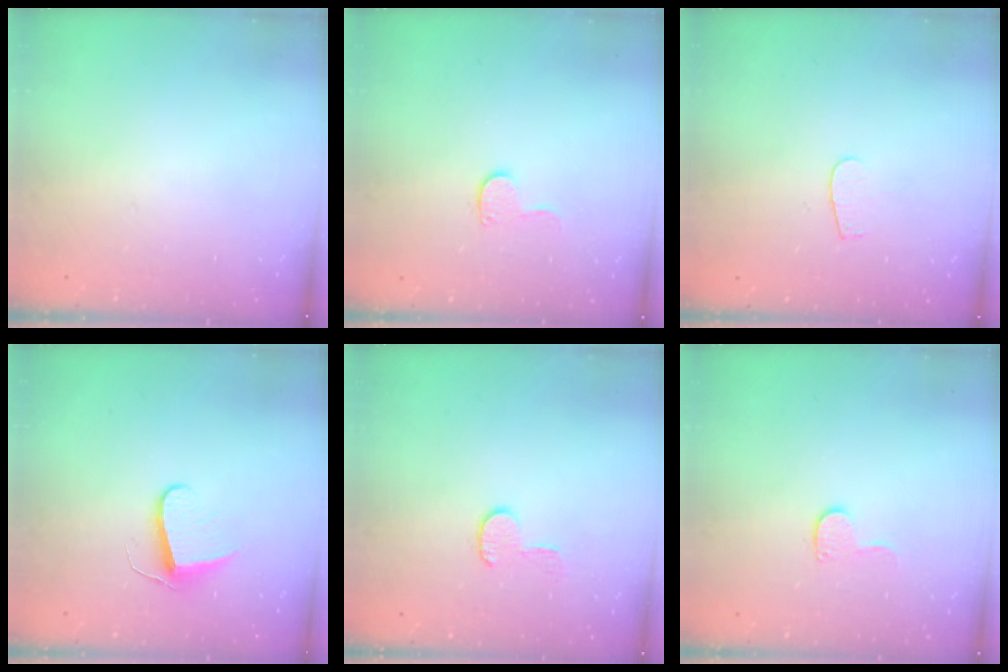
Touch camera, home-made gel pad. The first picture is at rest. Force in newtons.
{"total": 6.4, "press": 6.4, "slide": 0.5}
{"total": 2.6, "press": 2.5, "slide": 0.3}
{"total": 7.0, "press": 7.0, "slide": 0.6}
{"total": 5.9, "press": 5.9, "slide": 0.4}
{"total": 6.4, "press": 6.4, "slide": 0.5}